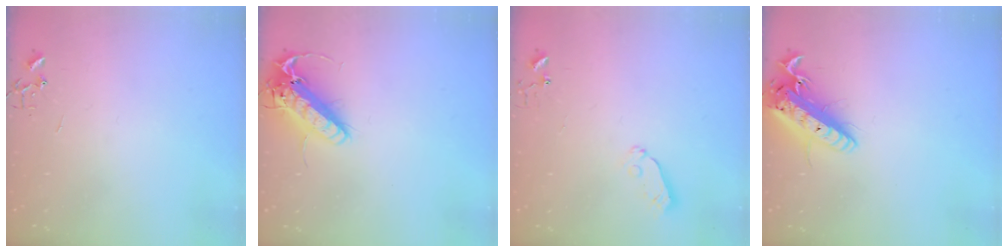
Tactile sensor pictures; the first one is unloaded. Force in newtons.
{"total": 15.9, "press": 15.7, "slide": 2.8}
{"total": 4.1, "press": 4.1, "slide": 0.1}
{"total": 19.0, "press": 18.6, "slide": 3.8}